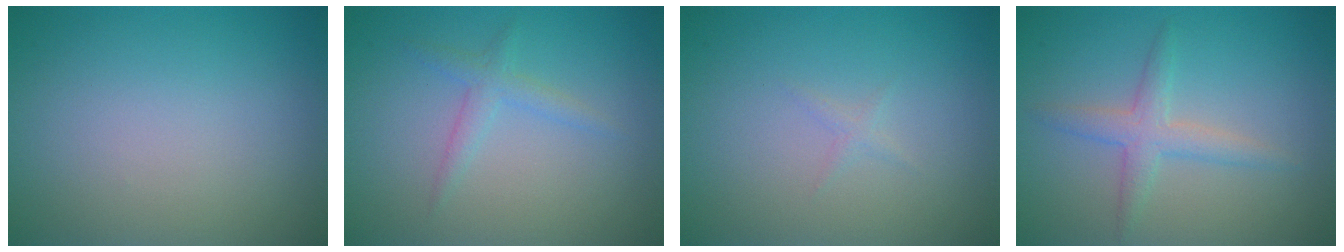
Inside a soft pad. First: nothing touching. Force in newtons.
{"total": 1.7, "press": 1.7, "slide": 0.0}
{"total": 0.6, "press": 0.6, "slide": 0.0}
{"total": 2.5, "press": 2.5, "slide": 0.1}